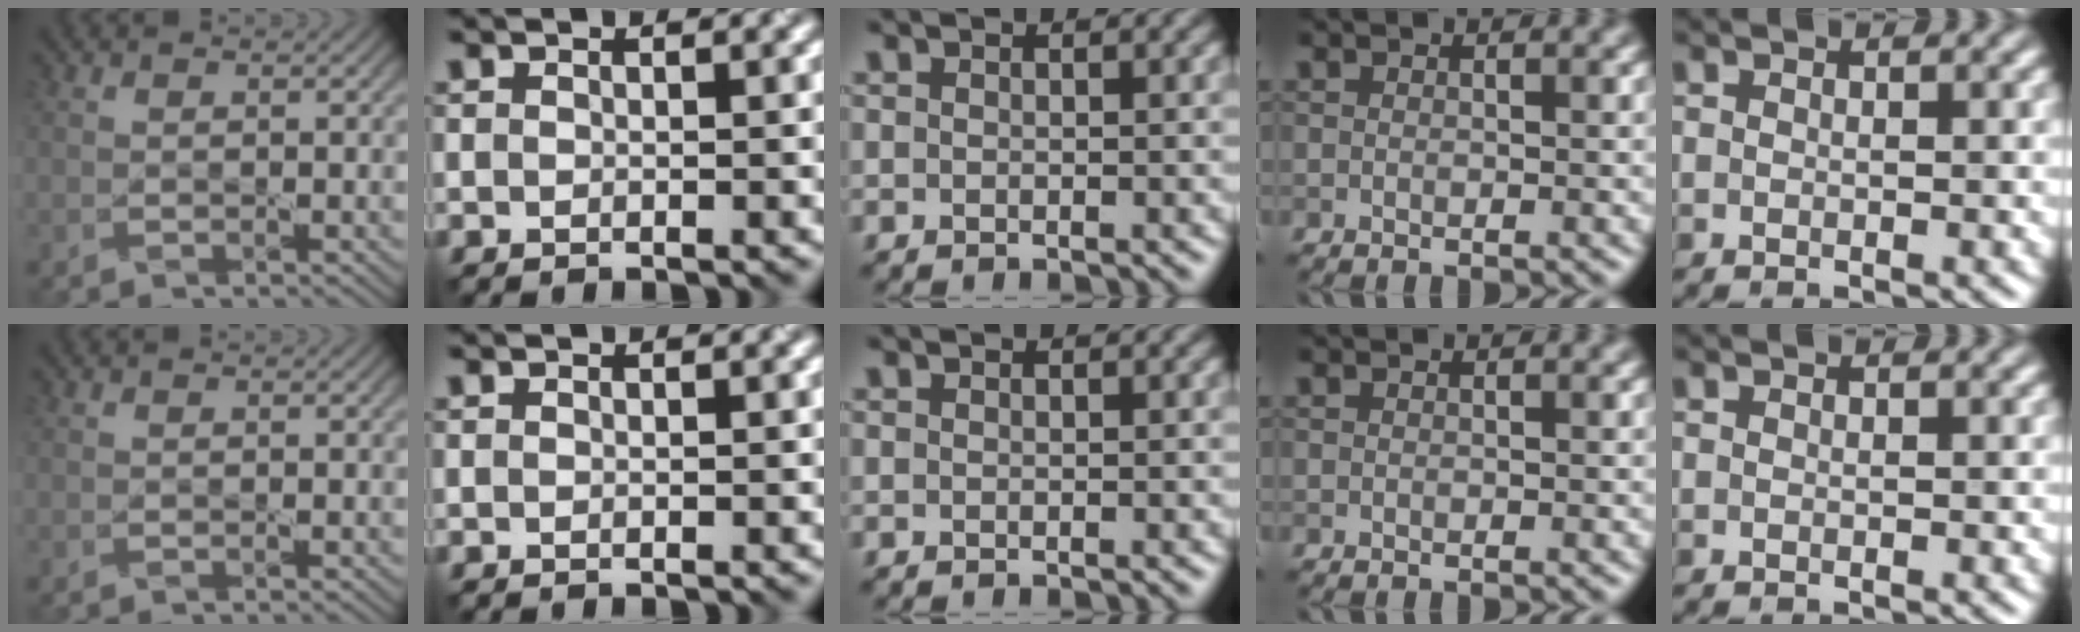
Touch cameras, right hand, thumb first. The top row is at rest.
{}